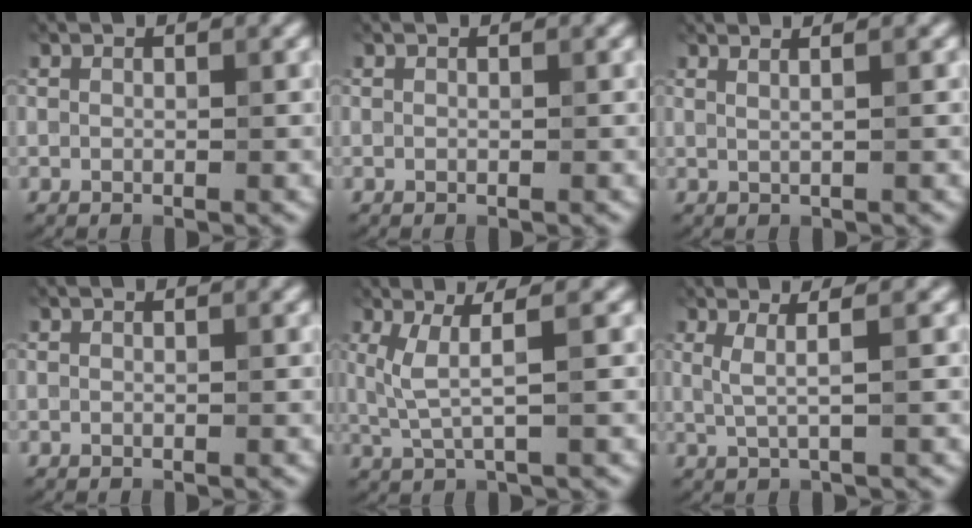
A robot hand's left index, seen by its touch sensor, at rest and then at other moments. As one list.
[{"total": 0.0}, {"total": 3.0, "force": [1.7, 1.5, 1.9], "torque": [-0.003, 0.021, -0.007]}, {"total": 0.0}, {"total": 2.6, "force": [0.8, 0.1, 2.5], "torque": [-0.060, -0.002, 0.029]}, {"total": 1.8, "force": [0.5, 0.1, 1.7], "torque": [-0.035, 0.001, 0.019]}]